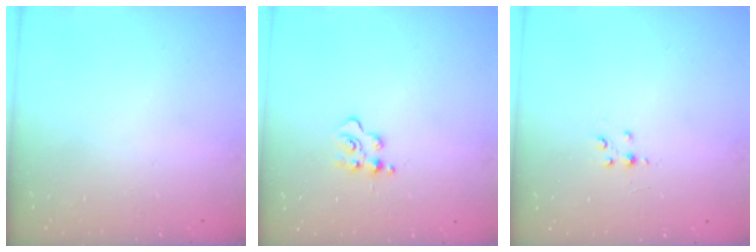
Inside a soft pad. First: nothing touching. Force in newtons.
{"total": 5.0, "press": 5.0, "slide": 0.5}
{"total": 2.7, "press": 2.7, "slide": 0.4}